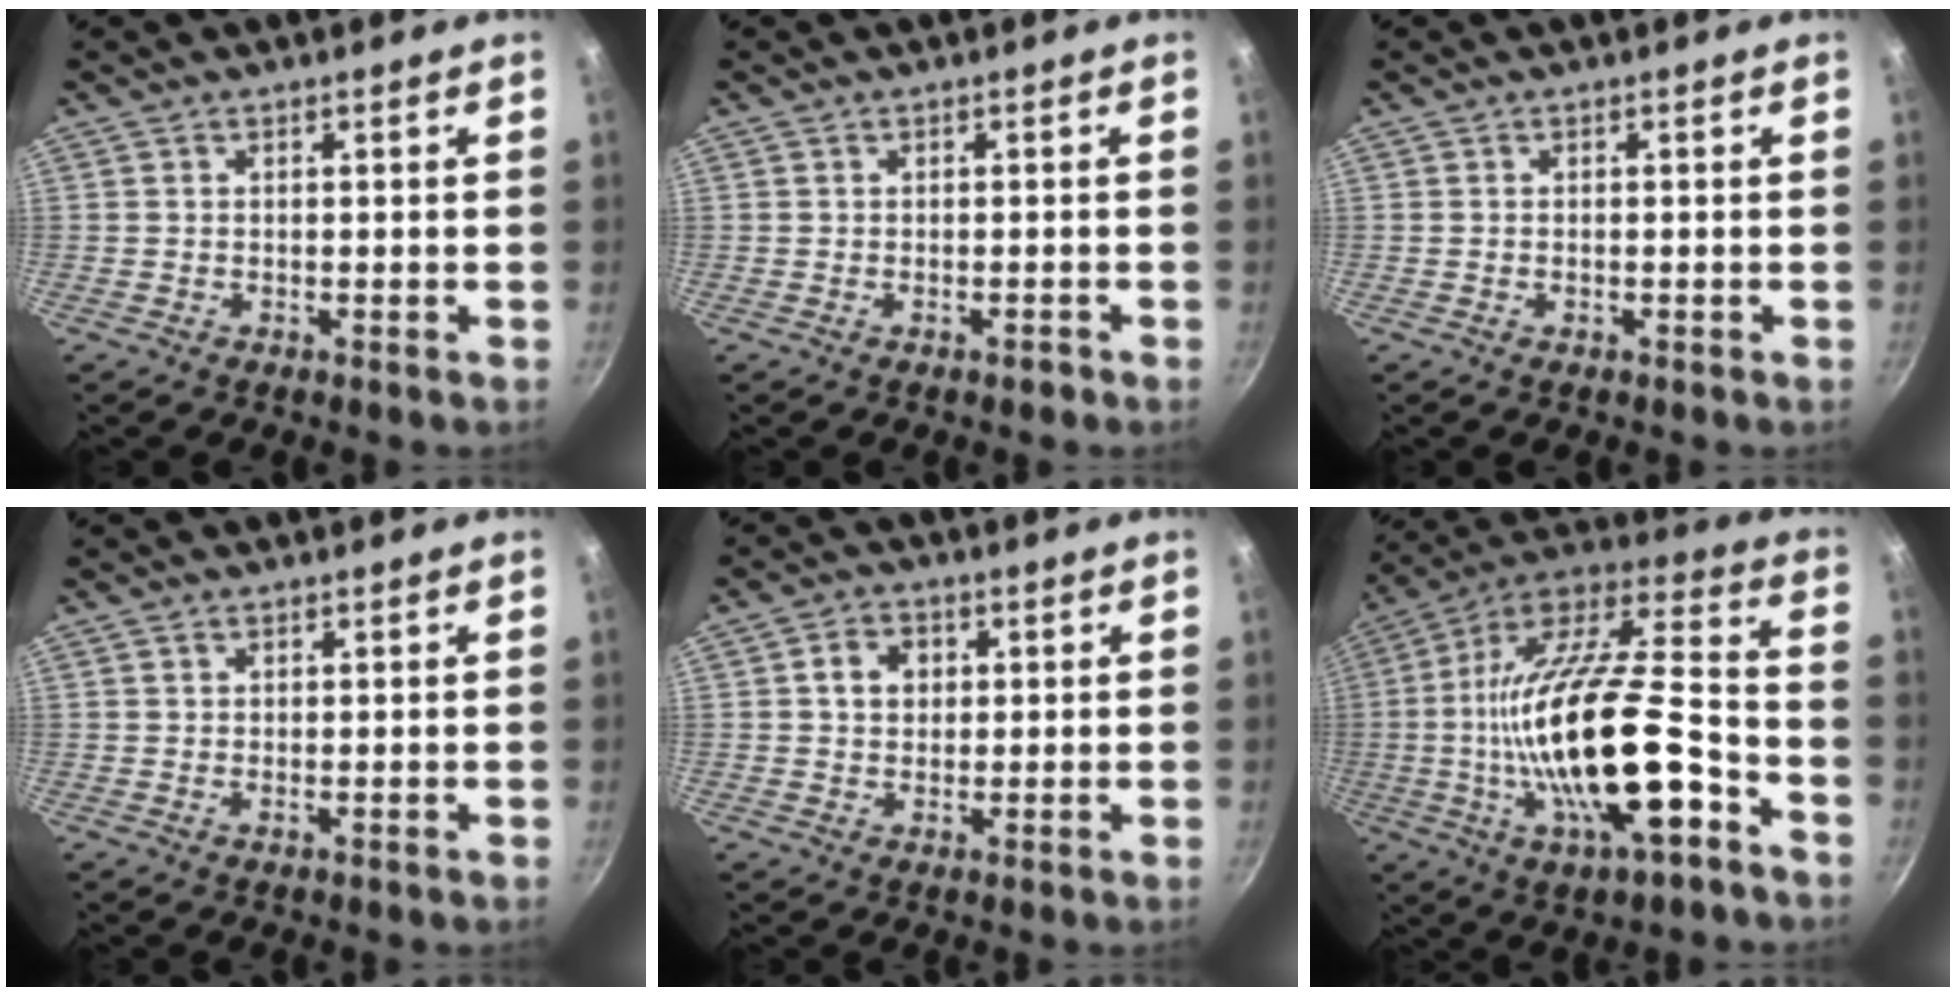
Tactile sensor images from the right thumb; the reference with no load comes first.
{"total": 1.0, "force": [-0.6, 0.5, 0.7], "torque": [-0.007, 0.008, -0.009]}
{"total": 0.5, "force": [-0.2, 0.3, 0.4], "torque": [-0.006, 0.003, -0.003]}
{"total": 1.0, "force": [0.5, 0.6, 0.5], "torque": [-0.007, 0.002, 0.007]}
{"total": 5.1, "force": [1.1, 4.2, 2.7], "torque": [-0.022, 0.007, 0.012]}
{"total": 26.9, "force": [-7.2, 9.2, 24.2], "torque": [-0.422, 0.024, -0.129]}